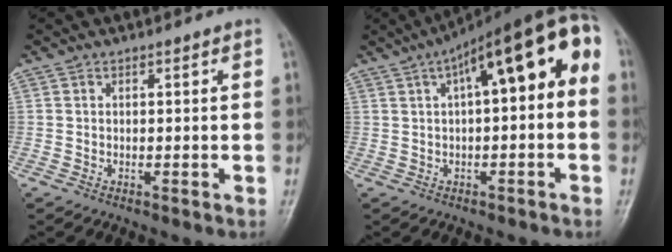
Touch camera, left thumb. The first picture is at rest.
{"total": 15.6, "force": [3.6, 5.4, 14.2], "torque": [-0.183, 0.049, 0.041]}